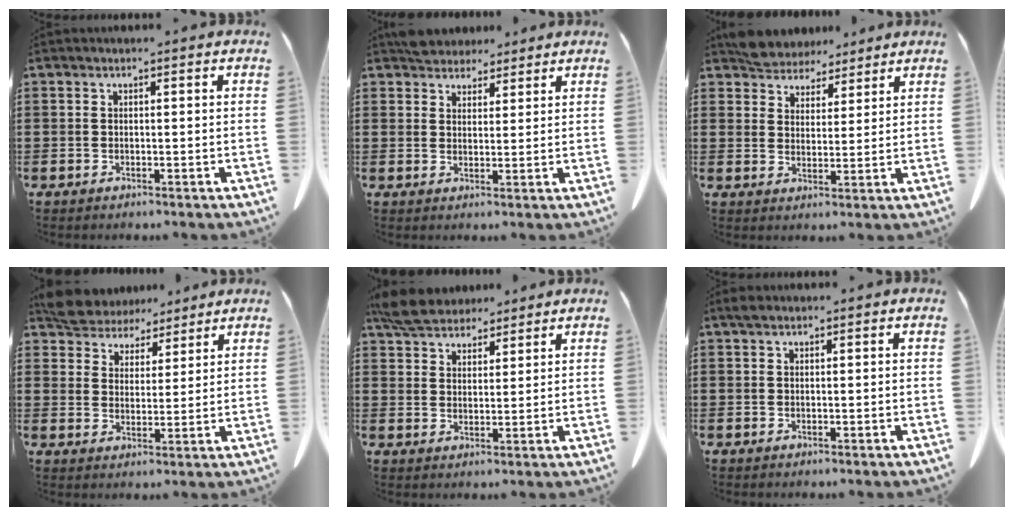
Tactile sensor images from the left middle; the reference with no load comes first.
{"total": 3.9, "force": [3.6, 1.5, 0.3], "torque": [-0.010, -0.003, 0.071]}
{"total": 5.0, "force": [4.7, 1.6, 0.0], "torque": [-0.022, -0.014, 0.091]}
{"total": 6.0, "force": [5.7, 1.9, 0.1], "torque": [-0.033, -0.025, 0.109]}
{"total": 6.2, "force": [5.5, 2.1, 1.7], "torque": [-0.052, -0.007, 0.107]}
{"total": 1.0, "force": [0.6, 0.5, 0.5], "torque": [-0.014, 0.002, 0.013]}